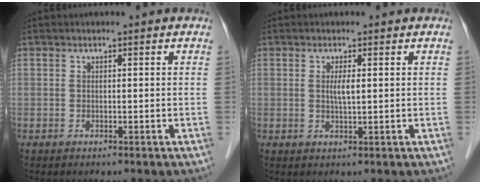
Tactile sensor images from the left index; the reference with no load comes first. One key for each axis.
{"total": 1.8, "fx": -0.7, "fy": 0.1, "fz": 1.6, "tx": -0.033, "ty": -0.007, "tz": -0.013}